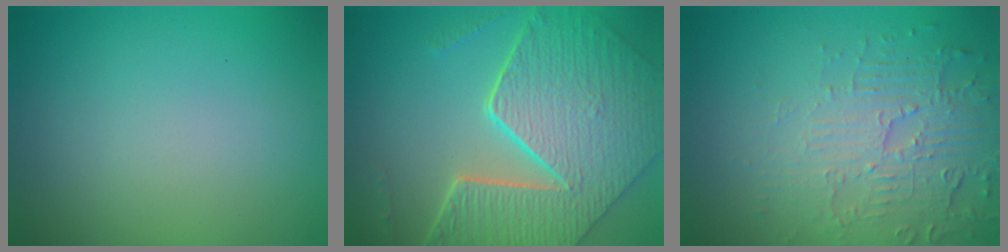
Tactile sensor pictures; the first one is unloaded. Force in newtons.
{"total": 9.6, "press": 7.0, "slide": 6.4}
{"total": 5.8, "press": 3.7, "slide": 4.4}